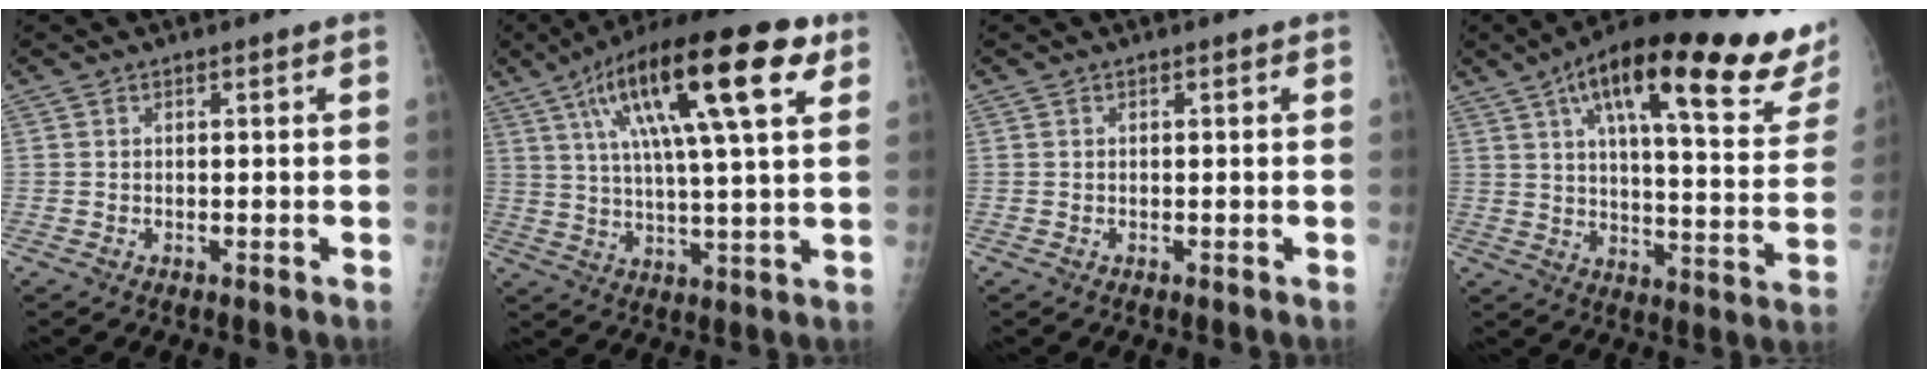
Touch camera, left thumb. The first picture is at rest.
{"total": 22.6, "force": [9.6, 5.8, 19.6], "torque": [-0.317, 0.009, 0.151]}
{"total": 0.0}
{"total": 29.2, "force": [17.7, 7.1, 22.2], "torque": [-0.296, -0.034, 0.246]}